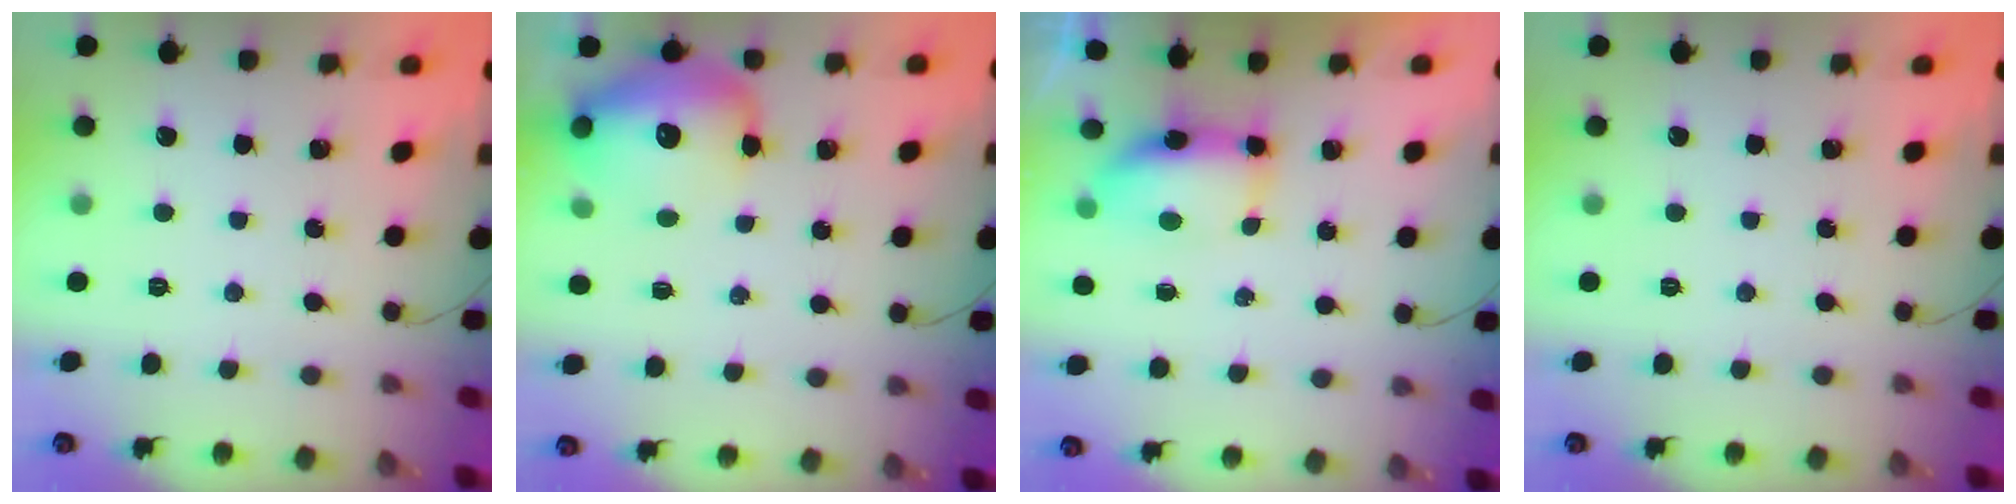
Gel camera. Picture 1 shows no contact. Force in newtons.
{"total": 16.0, "press": 15.7, "slide": 3.0}
{"total": 12.8, "press": 8.6, "slide": 9.5}
{"total": 0.0}